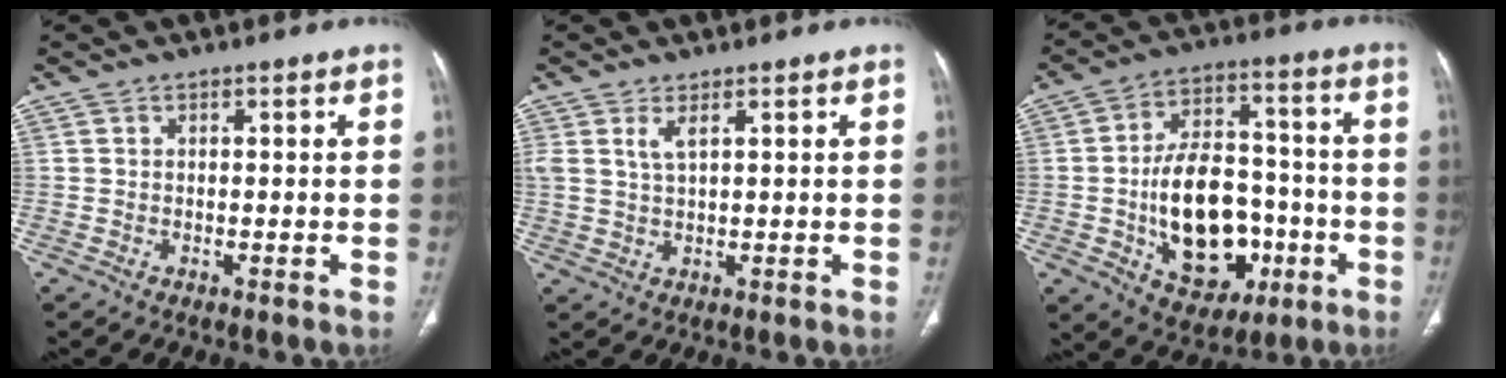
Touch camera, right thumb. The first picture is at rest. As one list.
[{"total": 2.8, "force": [1.5, 0.8, 2.3], "torque": [-0.053, -0.006, 0.037]}, {"total": 19.4, "force": [-4.4, 12.7, 14.1], "torque": [-0.186, 0.035, -0.054]}]